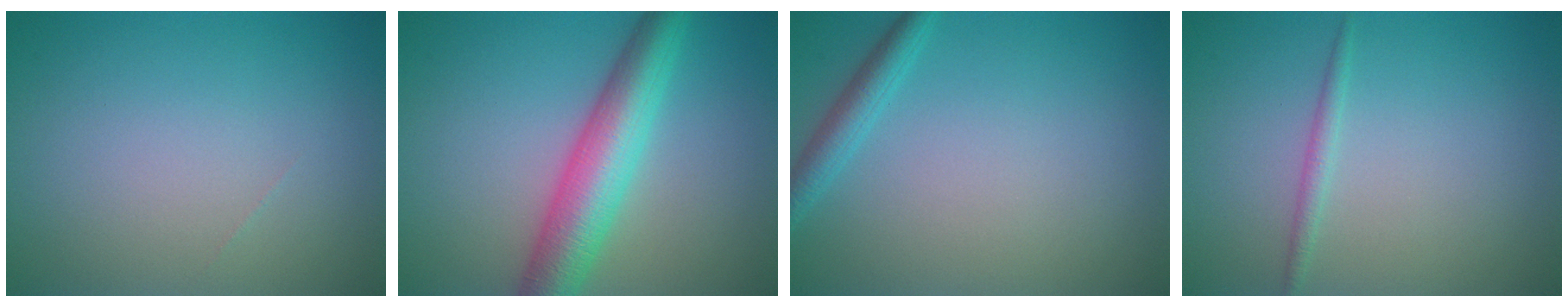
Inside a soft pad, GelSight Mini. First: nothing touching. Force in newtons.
{"total": 6.9, "press": 6.9, "slide": 0.0}
{"total": 2.1, "press": 2.1, "slide": 0.1}
{"total": 1.1, "press": 1.1, "slide": 0.1}